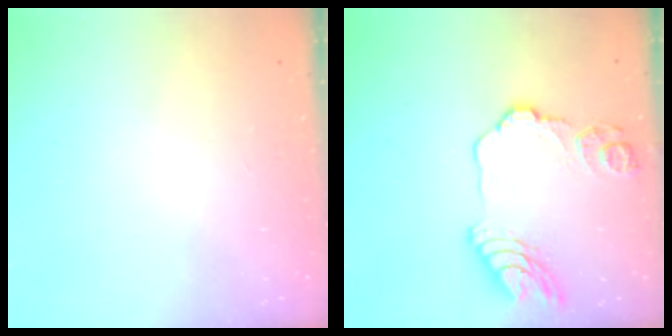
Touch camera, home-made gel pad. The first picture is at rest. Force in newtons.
{"total": 13.5, "press": 13.4, "slide": 1.6}